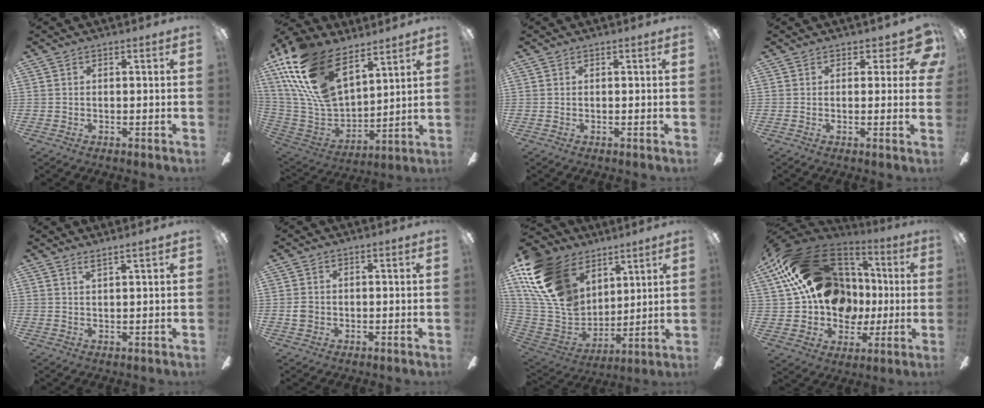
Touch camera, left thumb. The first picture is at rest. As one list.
[{"total": 24.2, "force": [13.9, 12.3, 15.5], "torque": [-0.344, -0.068, 0.253]}, {"total": 0.0}, {"total": 5.3, "force": [2.5, 2.8, 3.7], "torque": [-0.030, -0.012, 0.042]}, {"total": 2.2, "force": [1.9, -0.4, 1.0], "torque": [-0.024, -0.005, 0.034]}, {"total": 2.4, "force": [-0.2, 2.0, 1.3], "torque": [-0.022, 0.005, -0.004]}, {"total": 22.0, "force": [10.7, 14.9, 12.1], "torque": [-0.277, -0.039, 0.202]}, {"total": 28.8, "force": [6.7, 20.5, 19.1], "torque": [-0.354, -0.009, 0.146]}]